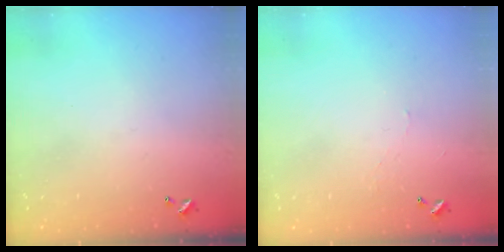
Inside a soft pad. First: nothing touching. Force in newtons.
{"total": 2.1, "press": 2.1, "slide": 0.6}